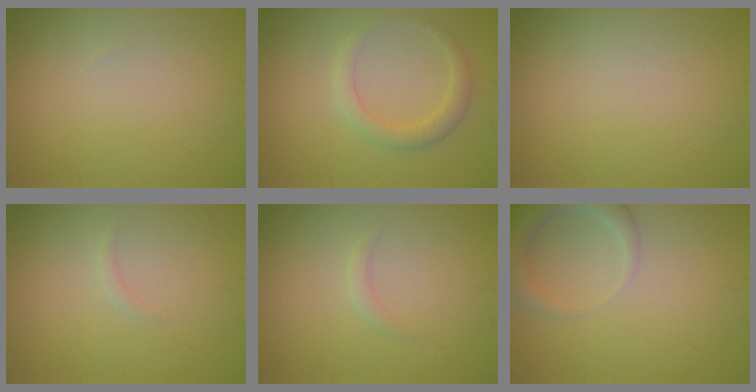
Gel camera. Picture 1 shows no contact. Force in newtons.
{"total": 2.2, "press": 2.2, "slide": 0.1}
{"total": 0.0}
{"total": 0.5, "press": 0.5, "slide": 0.1}
{"total": 0.7, "press": 0.7, "slide": 0.0}
{"total": 4.8, "press": 4.8, "slide": 0.6}